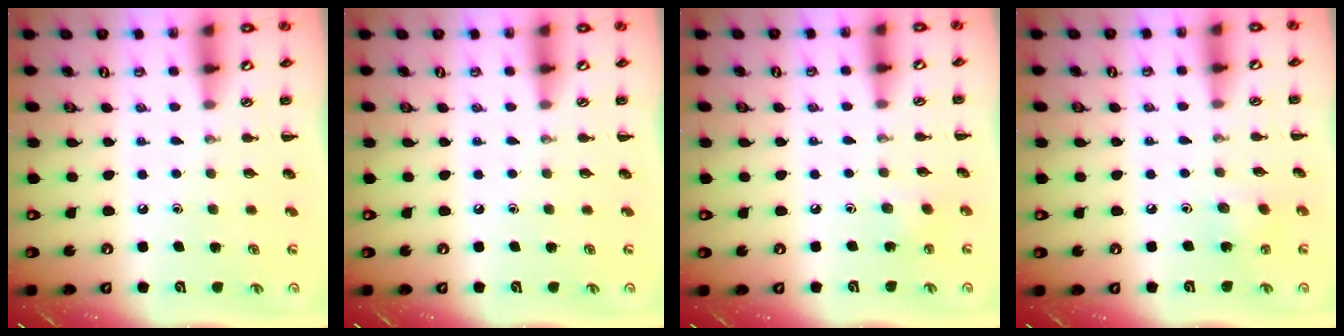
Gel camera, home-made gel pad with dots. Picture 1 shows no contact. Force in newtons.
{"total": 0.0}
{"total": 3.3, "press": 3.2, "slide": 1.0}
{"total": 3.4, "press": 3.3, "slide": 0.9}